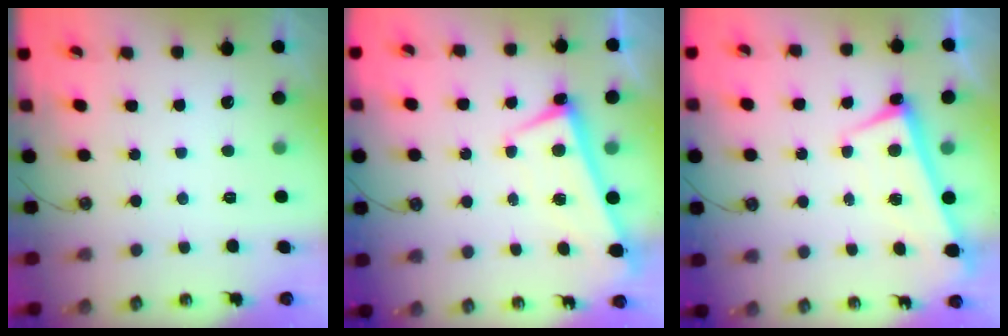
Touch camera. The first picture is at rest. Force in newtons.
{"total": 1.3, "press": 1.0, "slide": 0.8}
{"total": 1.3, "press": 1.0, "slide": 0.9}